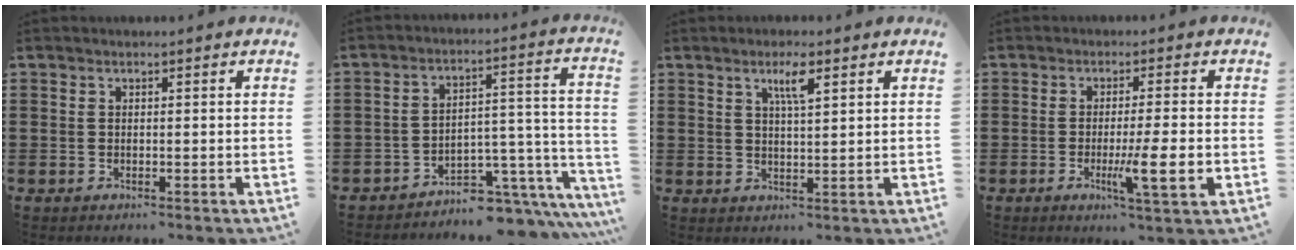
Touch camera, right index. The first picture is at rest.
{"total": 5.4, "force": [-4.6, 1.8, 2.1], "torque": [-0.036, 0.000, -0.090]}
{"total": 4.0, "force": [2.2, 0.6, 3.2], "torque": [-0.060, 0.002, 0.035]}
{"total": 7.5, "force": [-1.8, 0.6, 7.3], "torque": [-0.122, -0.015, -0.028]}